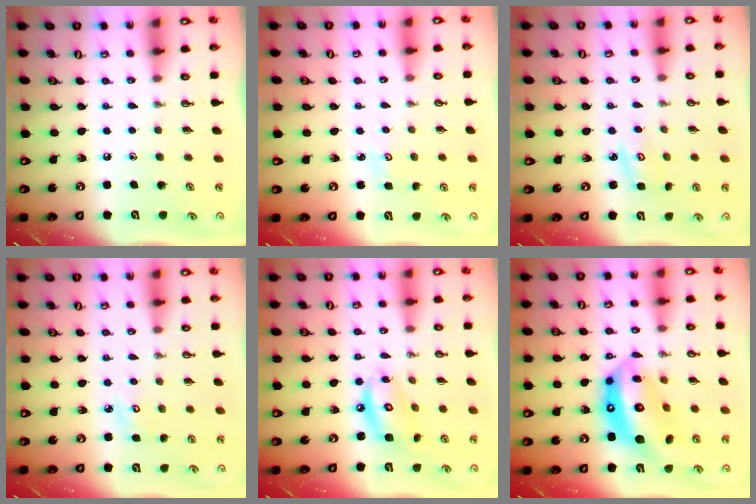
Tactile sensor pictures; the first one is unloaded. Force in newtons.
{"total": 2.1, "press": 2.1, "slide": 0.2}
{"total": 3.6, "press": 3.5, "slide": 0.3}
{"total": 4.6, "press": 4.6, "slide": 0.3}
{"total": 10.1, "press": 10.1, "slide": 0.8}
{"total": 18.2, "press": 18.0, "slide": 2.2}